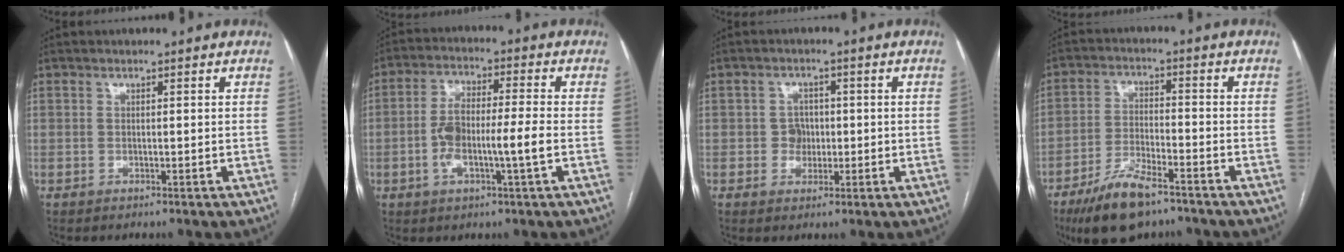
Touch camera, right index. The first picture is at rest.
{"total": 8.3, "force": [-1.8, 1.1, 8.1], "torque": [-0.161, 0.017, -0.035]}
{"total": 3.1, "force": [-0.2, 2.9, 1.0], "torque": [-0.008, 0.010, 0.000]}
{"total": 10.1, "force": [-7.1, 2.8, 6.5], "torque": [-0.128, -0.016, -0.127]}